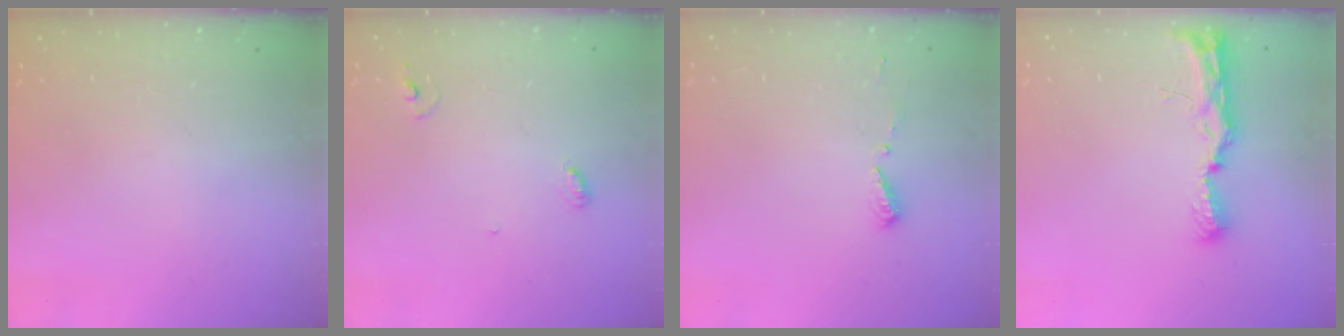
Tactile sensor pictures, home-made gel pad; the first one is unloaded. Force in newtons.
{"total": 5.2, "press": 5.2, "slide": 0.3}
{"total": 3.5, "press": 3.5, "slide": 0.3}
{"total": 11.1, "press": 9.8, "slide": 5.2}